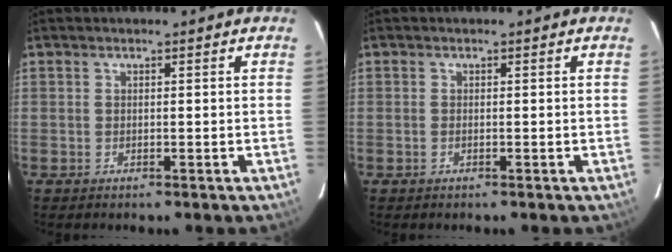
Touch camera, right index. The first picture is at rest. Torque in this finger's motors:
{"motor_torque": [-0.13, 0.06, -0.05, -0.01]}